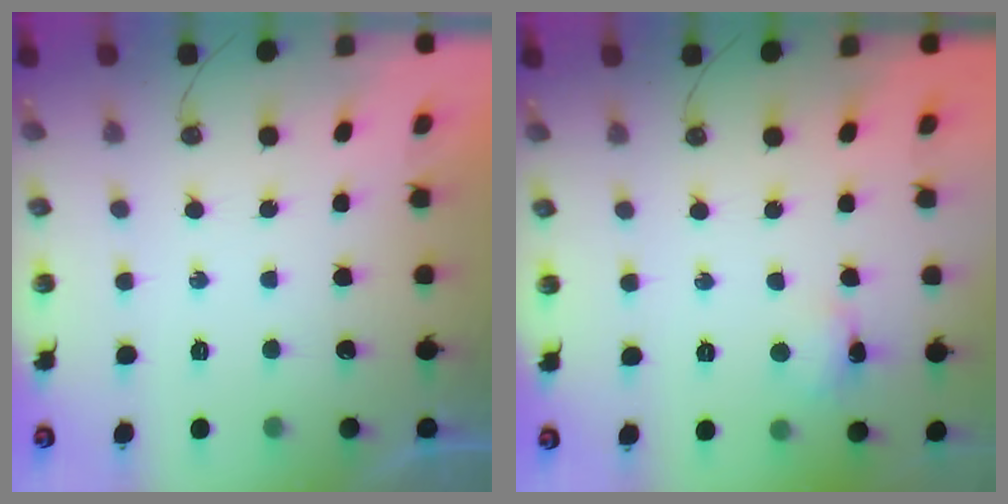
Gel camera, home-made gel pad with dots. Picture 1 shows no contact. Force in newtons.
{"total": 2.8, "press": 2.8, "slide": 0.5}